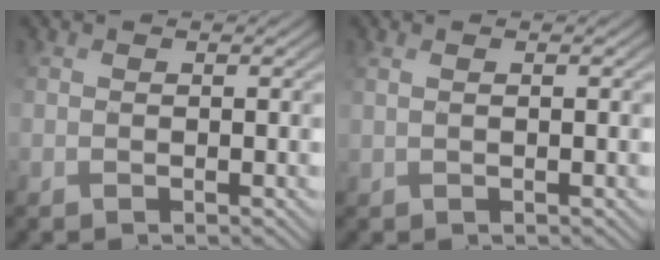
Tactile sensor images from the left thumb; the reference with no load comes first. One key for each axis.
{"total": 0.6, "fx": 0.4, "fy": -0.3, "fz": 0.3, "tx": -0.008, "ty": 0.004, "tz": 0.009}